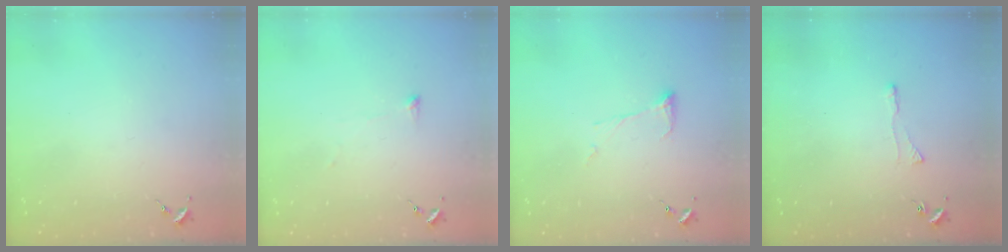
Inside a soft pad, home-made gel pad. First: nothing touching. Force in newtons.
{"total": 2.8, "press": 2.7, "slide": 0.5}
{"total": 6.0, "press": 6.0, "slide": 0.3}
{"total": 2.9, "press": 2.9, "slide": 0.6}